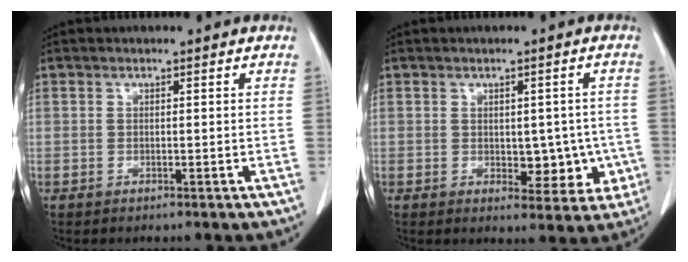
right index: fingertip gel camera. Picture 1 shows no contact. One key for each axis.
{"total": 6.5, "fx": -0.8, "fy": 3.9, "fz": 5.1, "tx": -0.043, "ty": 0.009, "tz": 0.000}